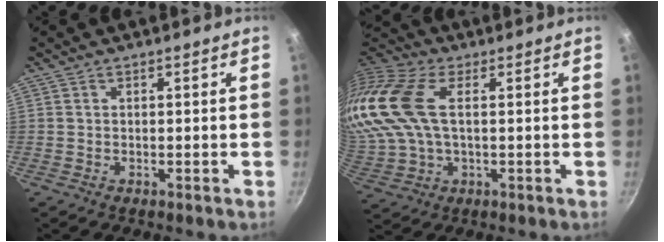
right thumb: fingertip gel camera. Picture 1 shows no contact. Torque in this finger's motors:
{"motor_torque": [-0.71, 2.75, 2.77, 0.00, 0.44]}